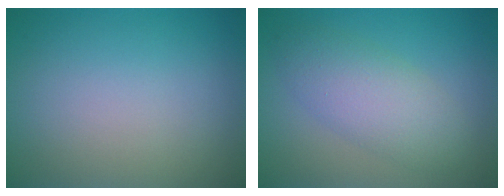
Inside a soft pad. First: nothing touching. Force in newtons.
{"total": 4.2, "press": 4.2, "slide": 0.0}